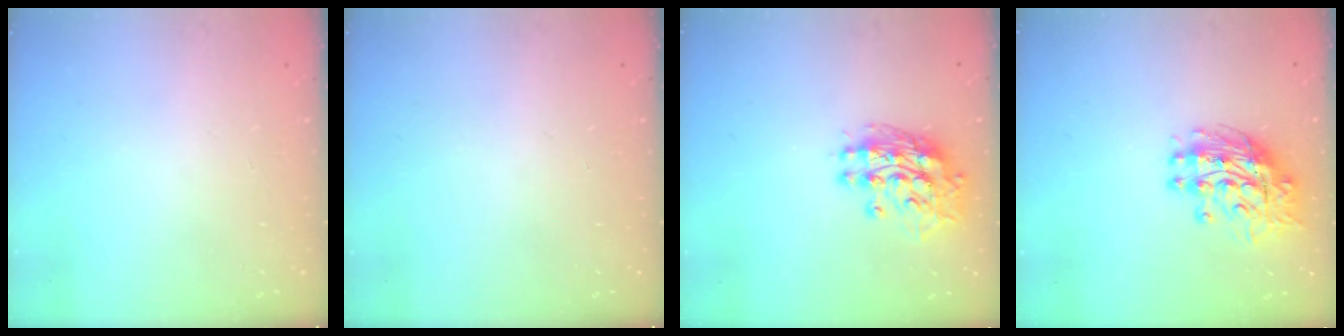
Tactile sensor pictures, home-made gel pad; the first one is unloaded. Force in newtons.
{"total": 0.0}
{"total": 12.7, "press": 12.6, "slide": 1.1}
{"total": 11.1, "press": 11.0, "slide": 1.5}